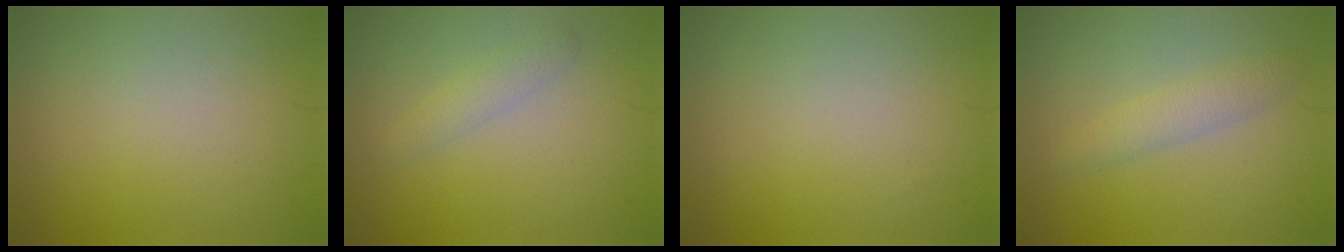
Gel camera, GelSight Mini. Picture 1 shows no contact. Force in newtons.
{"total": 1.6, "press": 1.6, "slide": 0.1}
{"total": 0.0}
{"total": 2.1, "press": 2.1, "slide": 0.1}